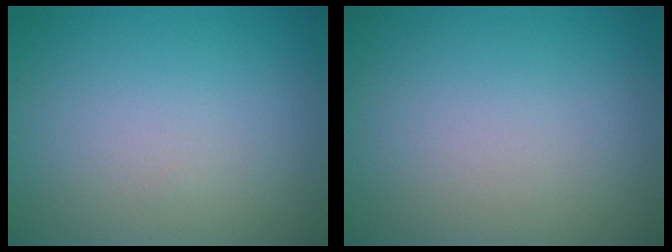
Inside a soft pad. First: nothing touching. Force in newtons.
{"total": 0.0}